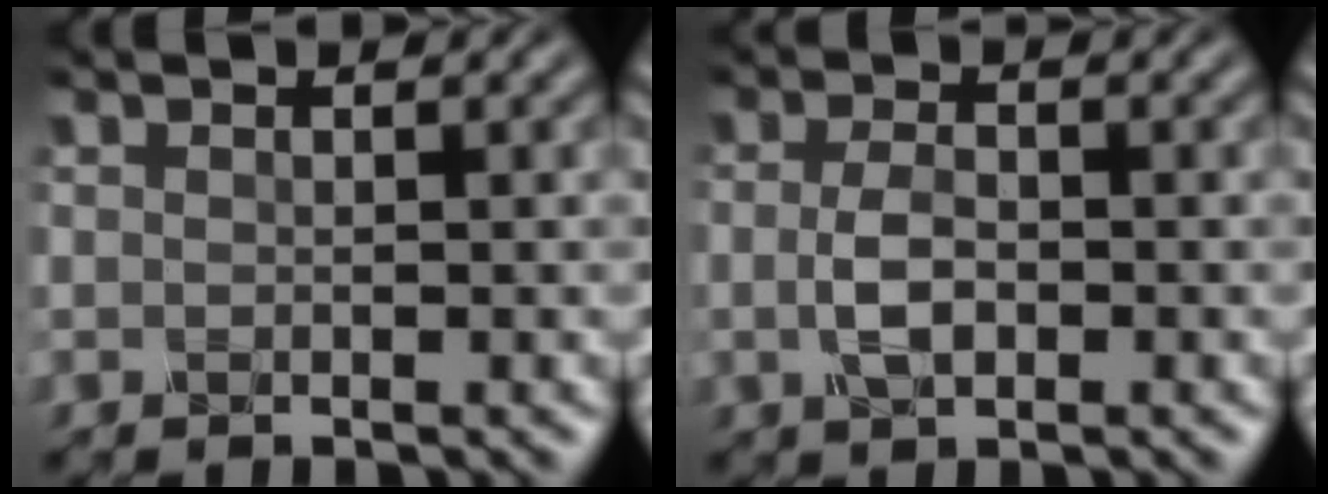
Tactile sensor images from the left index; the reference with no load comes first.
{"total": 2.8, "force": [-0.4, 1.5, 2.4], "torque": [-0.052, -0.001, -0.009]}